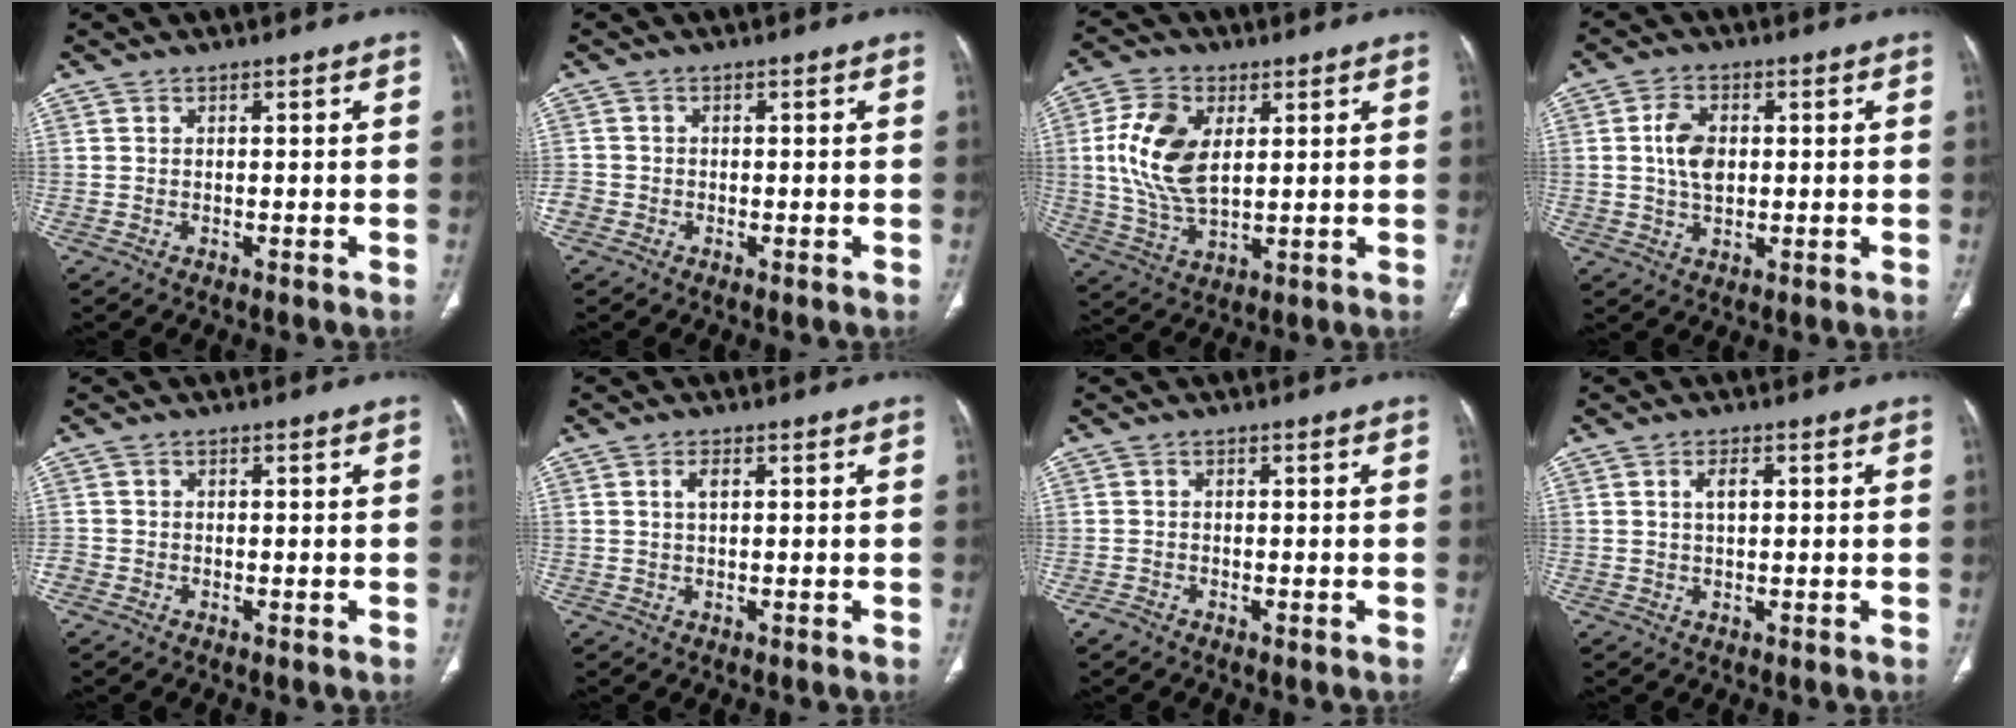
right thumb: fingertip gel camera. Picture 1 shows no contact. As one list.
[{"total": 2.9, "force": [-1.2, 2.4, 1.1], "torque": [-0.024, 0.009, -0.026]}, {"total": 13.2, "force": [2.7, 7.6, 10.5], "torque": [-0.208, -0.008, 0.056]}, {"total": 6.5, "force": [0.7, 4.1, 5.0], "torque": [-0.088, 0.000, 0.013]}, {"total": 2.4, "force": [-1.2, 1.8, 1.0], "torque": [-0.020, 0.004, -0.028]}, {"total": 2.0, "force": [0.6, 0.9, 1.7], "torque": [-0.036, 0.005, 0.014]}, {"total": 1.4, "force": [-1.0, 0.8, 0.6], "torque": [-0.010, 0.001, -0.020]}, {"total": 2.7, "force": [0.7, 1.3, 2.3], "torque": [-0.043, 0.003, 0.014]}]